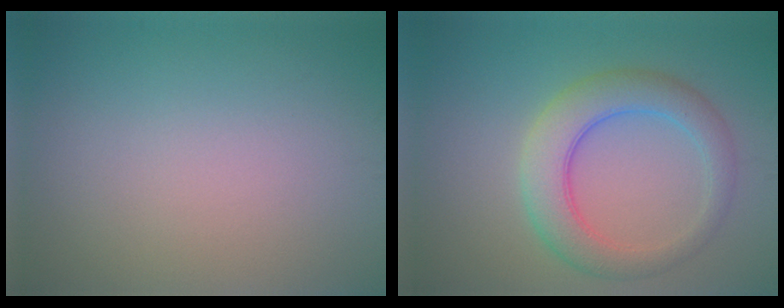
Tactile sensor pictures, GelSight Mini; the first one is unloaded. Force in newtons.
{"total": 5.4, "press": 5.4, "slide": 0.0}